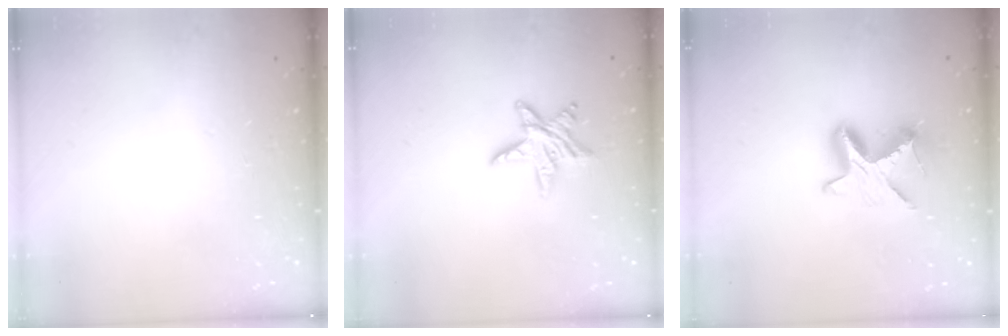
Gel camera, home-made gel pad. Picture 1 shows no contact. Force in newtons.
{"total": 8.9, "press": 8.9, "slide": 0.5}
{"total": 9.1, "press": 9.0, "slide": 1.2}